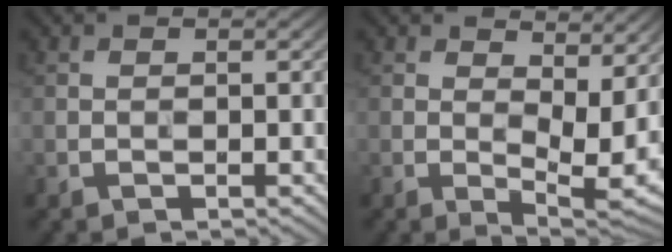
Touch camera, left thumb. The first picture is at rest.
{"total": 8.5, "force": [2.6, 3.8, 7.1], "torque": [-0.114, -0.007, 0.046]}